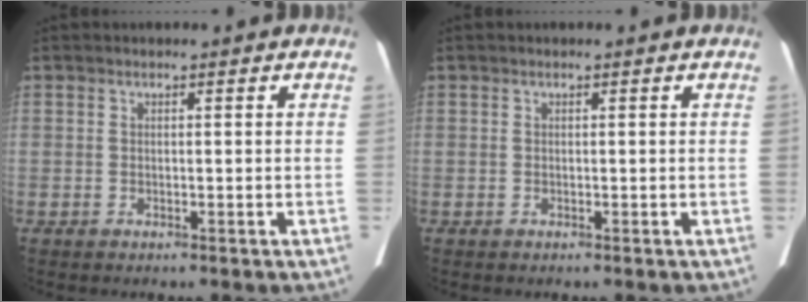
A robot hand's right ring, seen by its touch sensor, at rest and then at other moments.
{"total": 0.0}